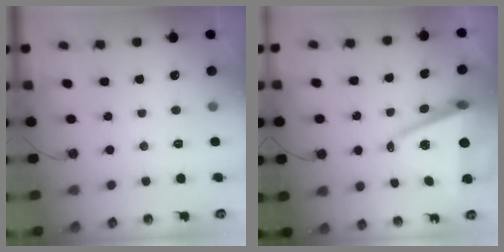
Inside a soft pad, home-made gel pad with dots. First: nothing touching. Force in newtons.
{"total": 10.2, "press": 9.4, "slide": 4.1}